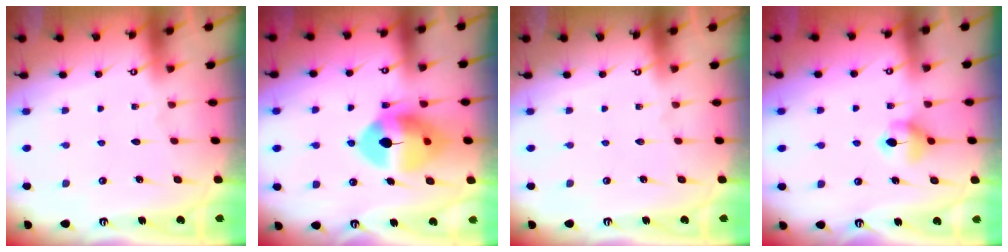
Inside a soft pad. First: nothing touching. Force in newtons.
{"total": 12.8, "press": 12.6, "slide": 1.9}
{"total": 0.0}
{"total": 5.9, "press": 5.9, "slide": 0.5}